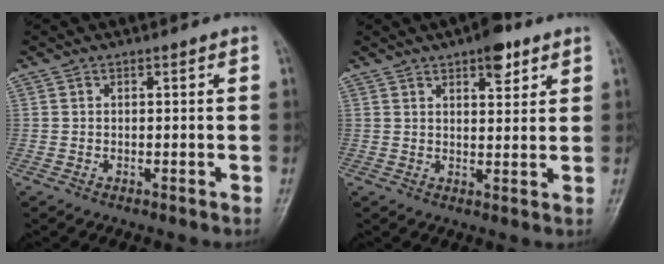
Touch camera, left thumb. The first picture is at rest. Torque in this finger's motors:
{"motor_torque": [1.14, 0.83, 0.74, -0.39, 0.19]}